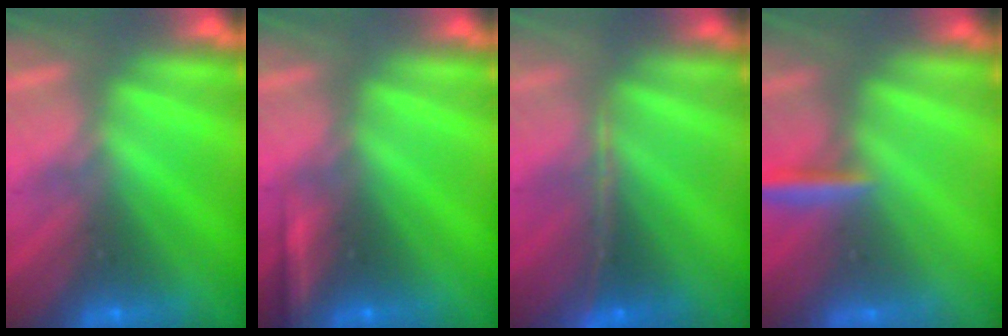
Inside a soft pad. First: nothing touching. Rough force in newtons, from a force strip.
{"total": 2.2}
{"total": 1.1}
{"total": 2.8}